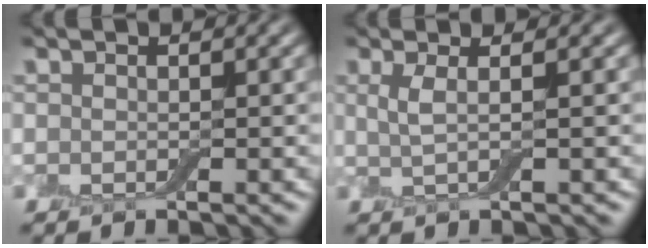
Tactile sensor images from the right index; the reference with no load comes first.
{"total": 2.2, "force": [0.4, 0.7, 2.0], "torque": [-0.034, -0.002, 0.006]}